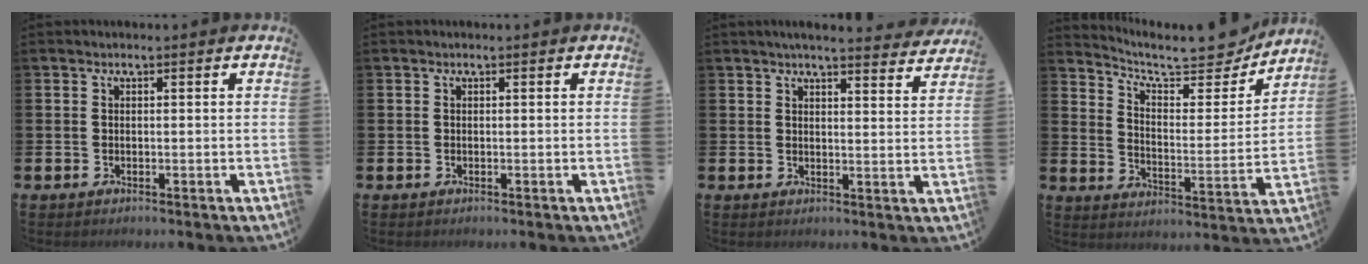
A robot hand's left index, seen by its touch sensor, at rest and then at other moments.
{"total": 0.0}
{"total": 4.4, "force": [4.3, -0.1, 1.0], "torque": [-0.015, -0.027, 0.074]}
{"total": 8.8, "force": [8.1, 2.0, 2.7], "torque": [-0.065, -0.067, 0.135]}